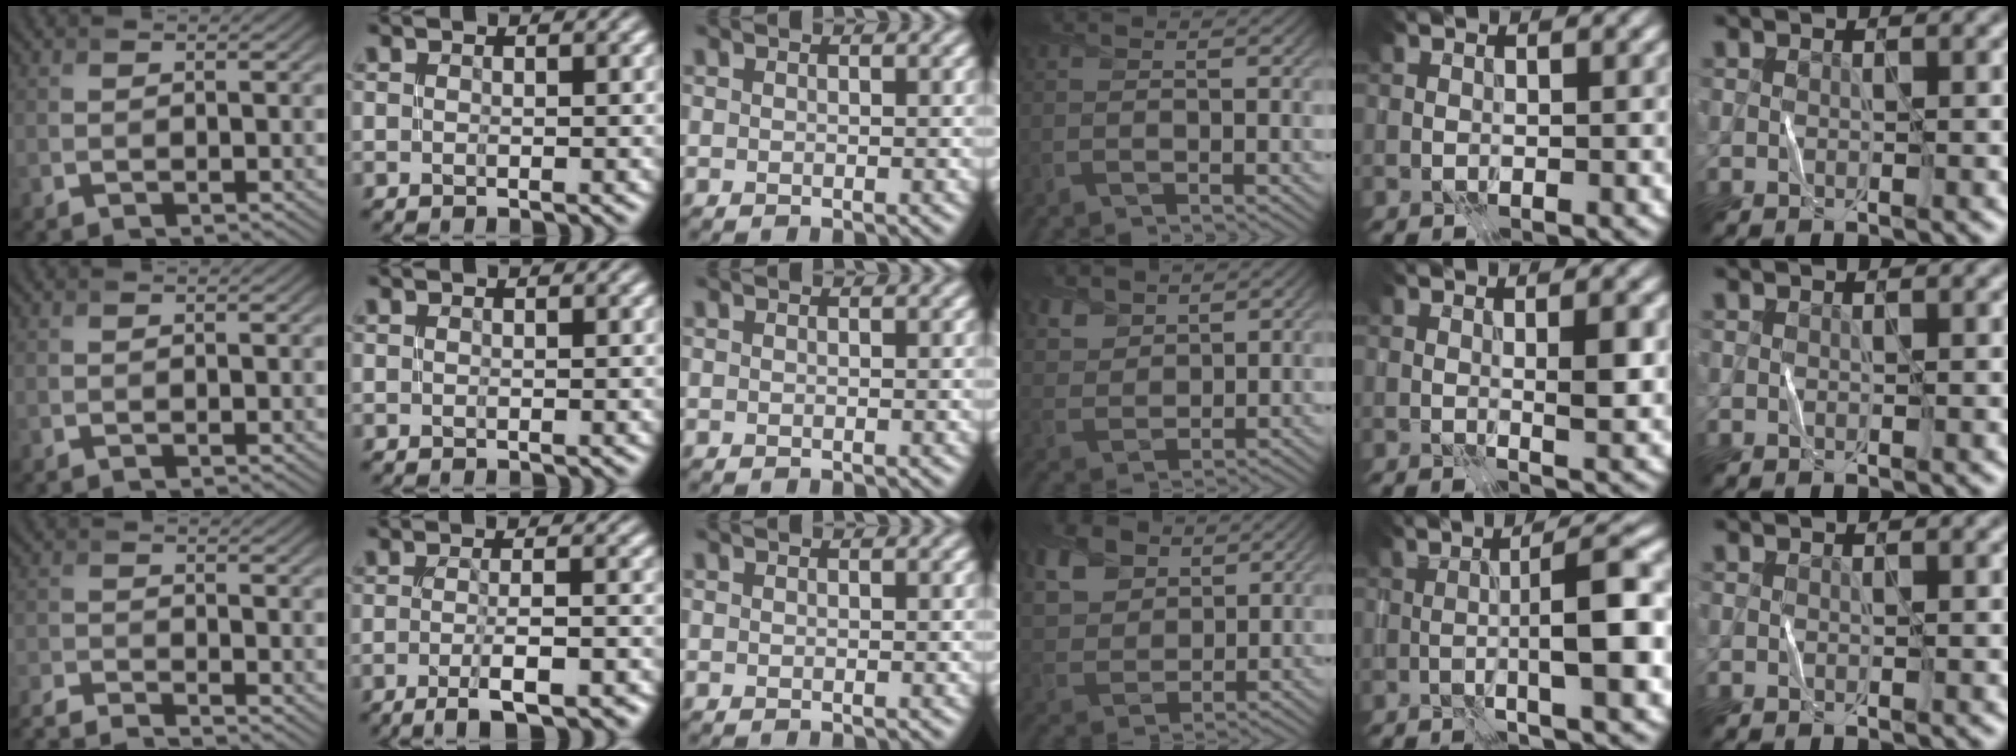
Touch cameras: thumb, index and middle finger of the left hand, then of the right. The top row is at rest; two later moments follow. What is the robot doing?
{"motion": "fold", "object": "shorts"}